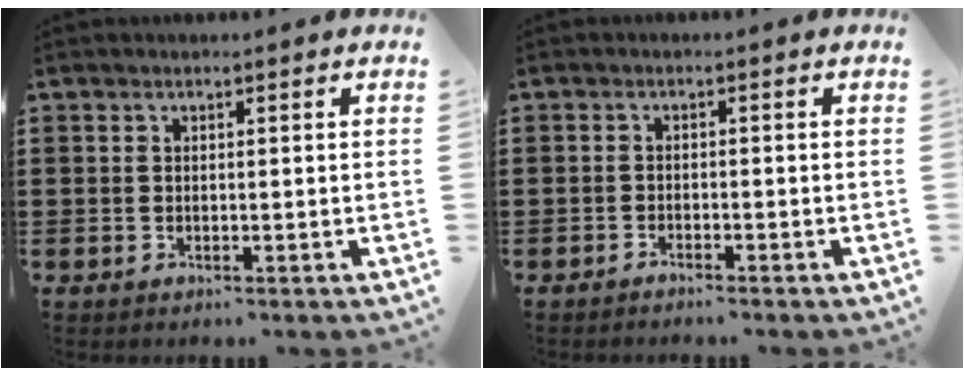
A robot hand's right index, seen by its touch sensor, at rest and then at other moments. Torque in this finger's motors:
{"motor_torque": [-0.48, 0.47, 0.06, -0.01]}